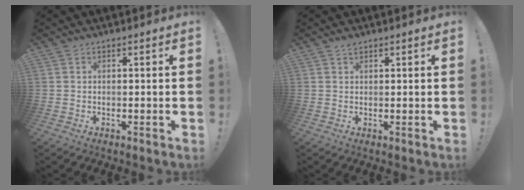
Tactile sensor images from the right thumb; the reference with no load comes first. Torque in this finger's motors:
{"motor_torque": [-0.30, 0.12, -0.06, -0.27, 0.06]}